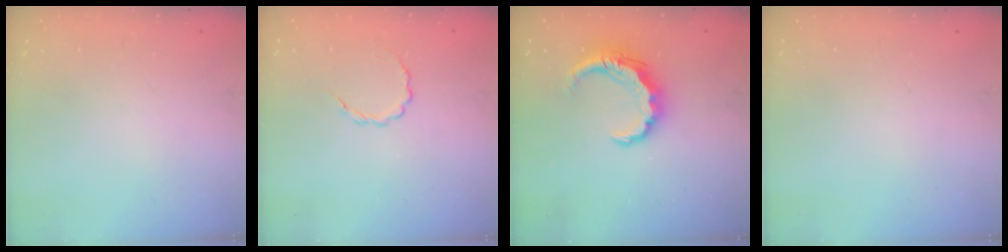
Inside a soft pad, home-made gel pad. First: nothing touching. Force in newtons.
{"total": 3.0, "press": 2.8, "slide": 1.0}
{"total": 8.5, "press": 8.5, "slide": 0.9}
{"total": 0.0}